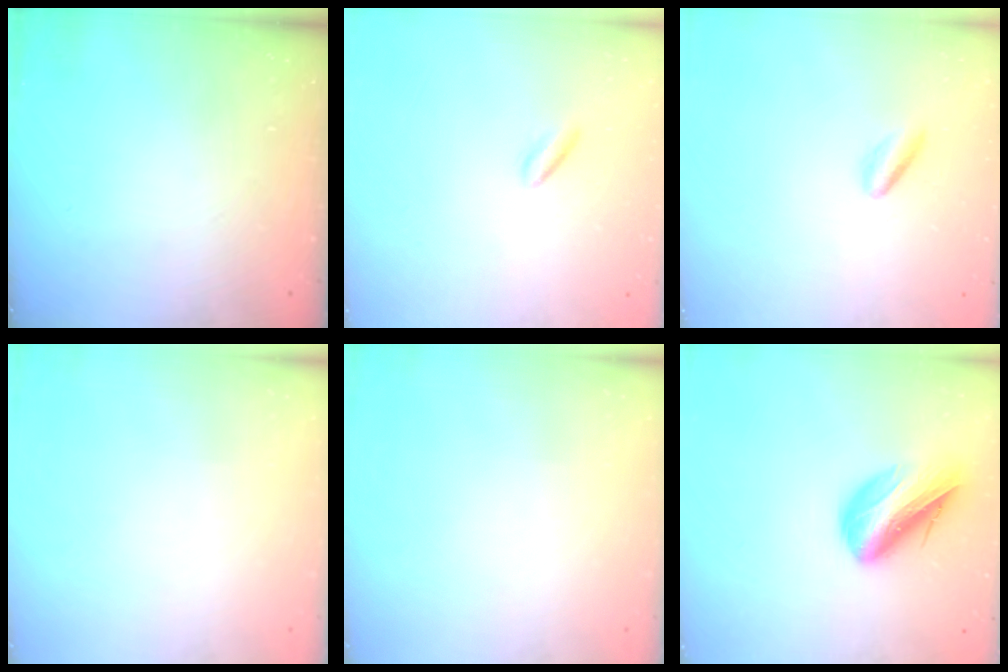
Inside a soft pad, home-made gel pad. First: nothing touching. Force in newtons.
{"total": 2.2, "press": 2.1, "slide": 0.8}
{"total": 2.9, "press": 2.8, "slide": 0.6}
{"total": 0.0}
{"total": 0.0}
{"total": 14.6, "press": 14.2, "slide": 3.7}